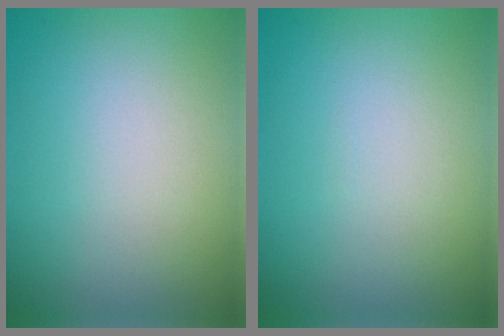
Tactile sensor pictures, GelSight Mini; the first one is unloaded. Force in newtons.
{"total": 0.0}